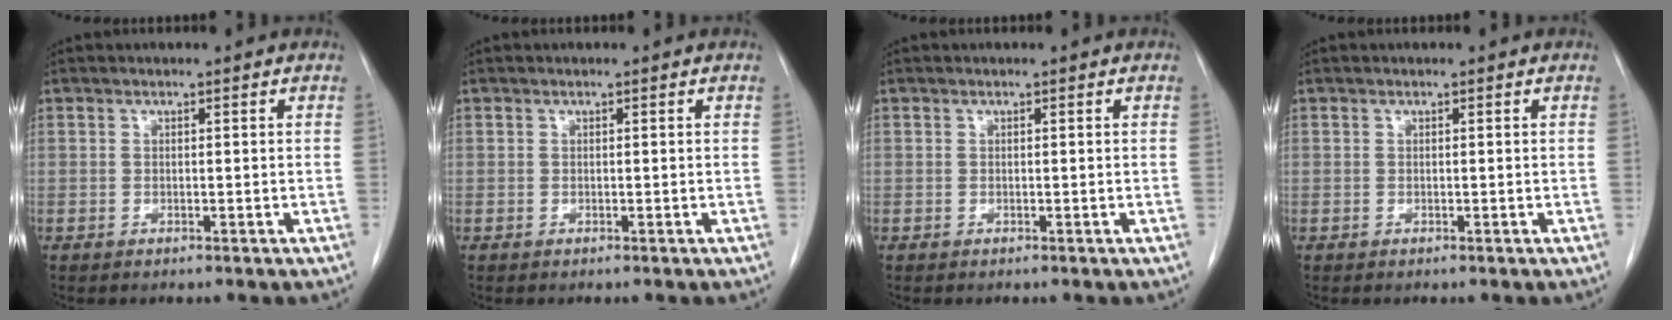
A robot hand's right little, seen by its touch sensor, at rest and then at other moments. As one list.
[{"total": 0.0}, {"total": 0.0}, {"total": 0.0}]